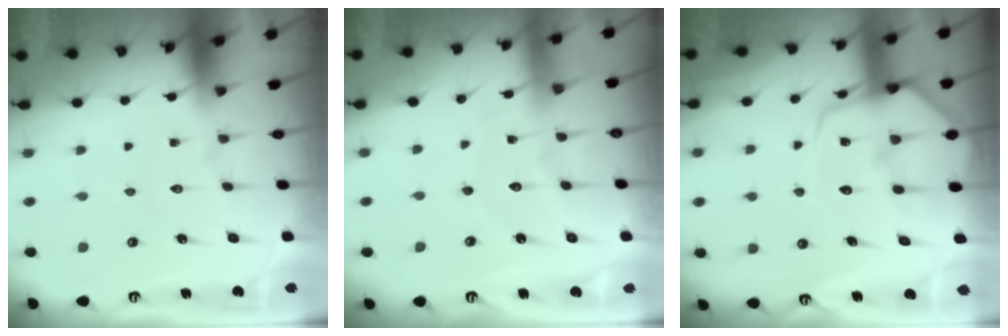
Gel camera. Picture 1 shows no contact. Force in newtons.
{"total": 4.0, "press": 4.0, "slide": 0.1}
{"total": 10.8, "press": 10.7, "slide": 1.2}